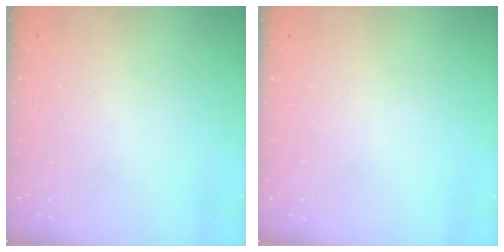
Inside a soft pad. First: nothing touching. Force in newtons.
{"total": 0.0}